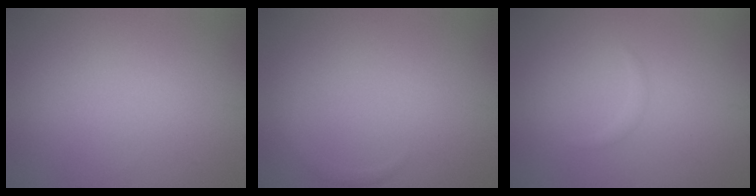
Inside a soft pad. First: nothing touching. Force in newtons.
{"total": 0.6, "press": 0.6, "slide": 0.1}
{"total": 0.6, "press": 0.6, "slide": 0.0}